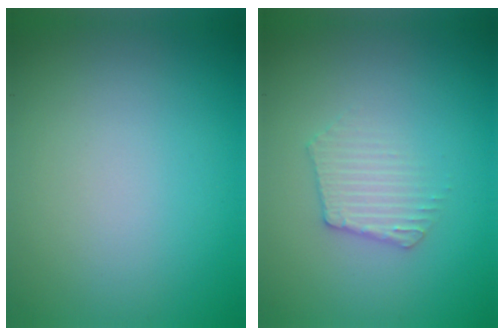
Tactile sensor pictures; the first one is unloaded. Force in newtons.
{"total": 2.4, "press": 2.4, "slide": 0.3}